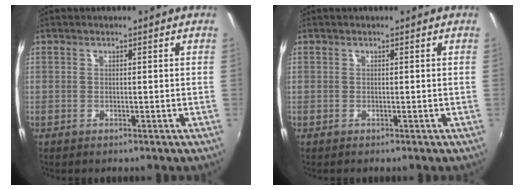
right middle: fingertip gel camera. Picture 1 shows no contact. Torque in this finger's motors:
{"motor_torque": [0.12, 0.06, -0.02, 0.00]}